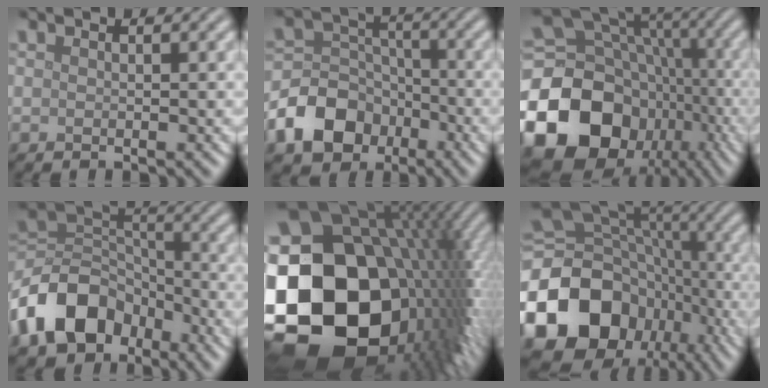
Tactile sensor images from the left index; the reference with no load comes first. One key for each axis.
{"total": 8.0, "fx": -4.0, "fy": 6.0, "fz": 3.5, "tx": -0.058, "ty": 0.000, "tz": -0.092}
{"total": 21.3, "fx": -7.5, "fy": 17.0, "fz": 10.3, "tx": -0.206, "ty": -0.037, "tz": -0.129}
{"total": 10.4, "fx": -5.5, "fy": 7.0, "fz": 5.3, "tx": -0.097, "ty": 0.000, "tz": -0.118}
{"total": 23.5, "fx": -3.2, "fy": 17.6, "fz": 15.2, "tx": -0.325, "ty": -0.041, "tz": -0.041}
{"total": 18.0, "fx": -6.7, "fy": 14.2, "fz": 8.9, "tx": -0.195, "ty": 0.004, "tz": -0.118}